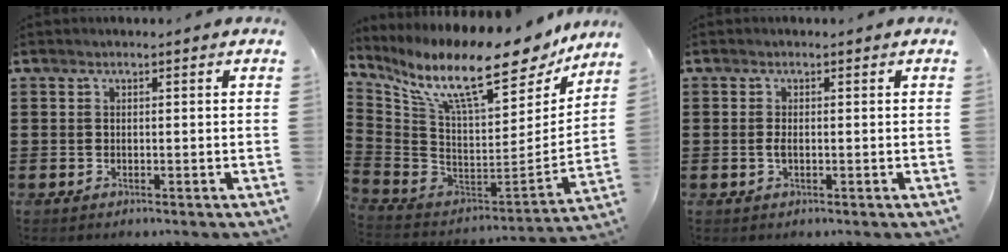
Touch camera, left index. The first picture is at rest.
{"total": 15.3, "force": [10.8, 3.4, 10.3], "torque": [-0.209, -0.076, 0.182]}
{"total": 1.2, "force": [-0.1, 0.4, 1.1], "torque": [-0.029, -0.005, -0.004]}